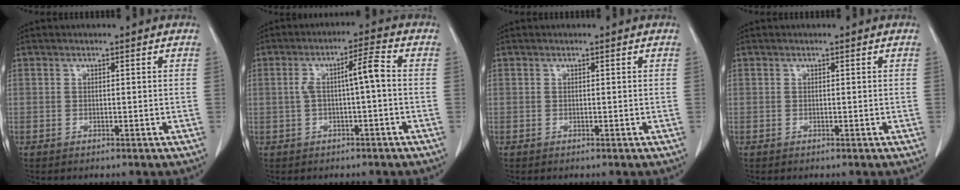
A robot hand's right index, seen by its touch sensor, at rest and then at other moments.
{"total": 5.4, "force": [0.0, 0.6, 5.3], "torque": [-0.094, 0.022, 0.002]}
{"total": 0.0}
{"total": 0.0}